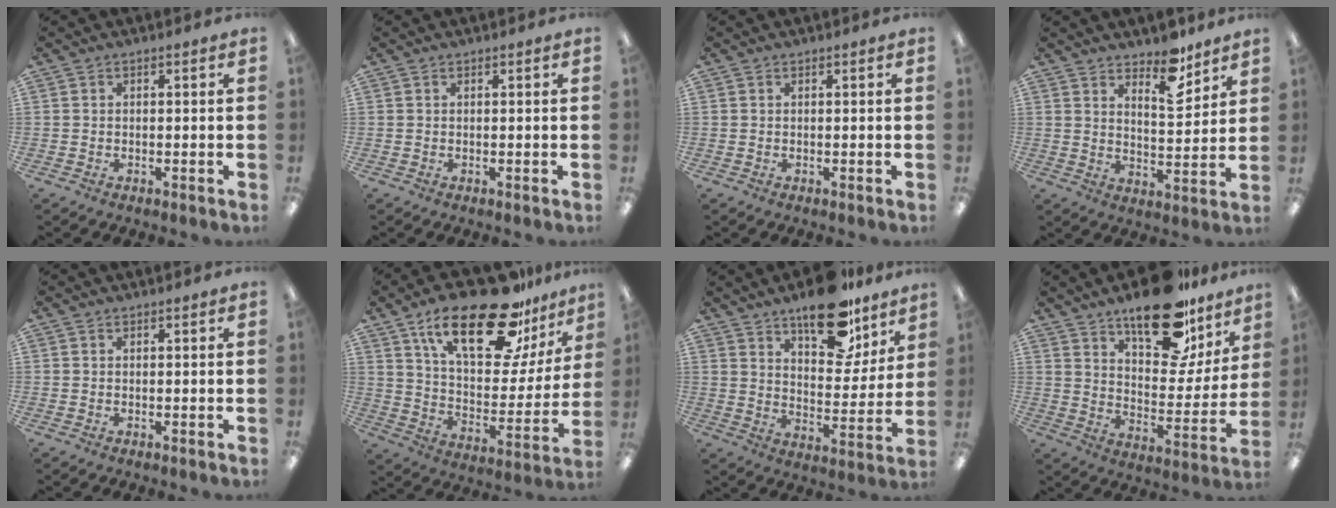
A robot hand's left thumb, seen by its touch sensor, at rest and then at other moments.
{"total": 0.0}
{"total": 0.0}
{"total": 9.4, "force": [7.5, 3.6, 4.3], "torque": [-0.044, -0.055, 0.128]}
{"total": 0.0}
{"total": 27.2, "force": [17.2, 10.9, 18.1], "torque": [-0.279, -0.097, 0.287]}
{"total": 17.2, "force": [12.3, 7.7, 9.4], "torque": [-0.123, -0.072, 0.208]}
{"total": 21.8, "force": [15.5, 9.3, 12.2], "torque": [-0.168, -0.096, 0.258]}